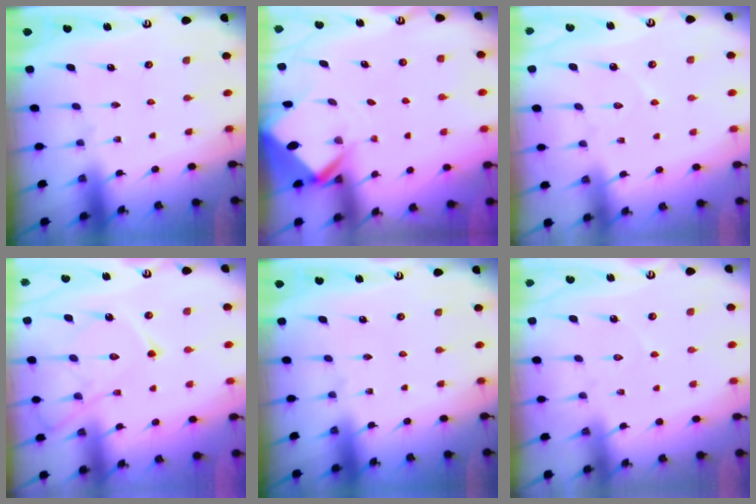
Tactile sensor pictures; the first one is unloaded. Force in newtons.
{"total": 3.6, "press": 3.6, "slide": 0.2}
{"total": 4.3, "press": 4.3, "slide": 0.6}
{"total": 13.9, "press": 13.8, "slide": 1.5}
{"total": 0.0}
{"total": 4.4, "press": 4.4, "slide": 0.3}